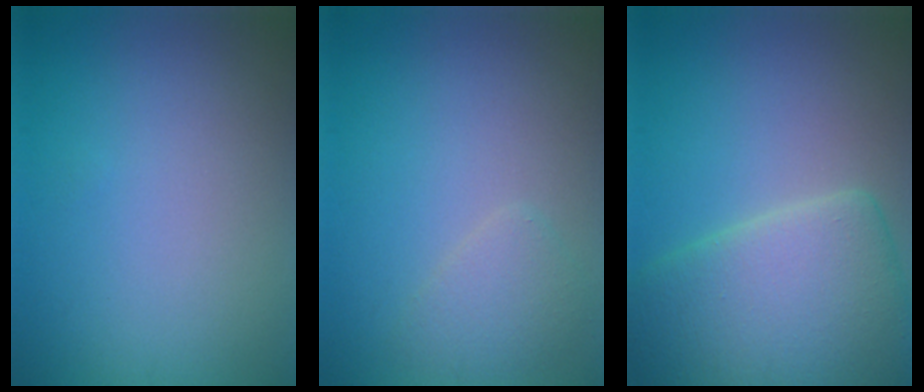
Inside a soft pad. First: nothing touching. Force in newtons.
{"total": 1.7, "press": 1.7, "slide": 0.2}
{"total": 9.2, "press": 9.2, "slide": 0.8}